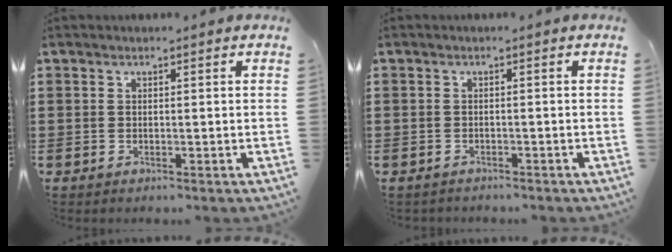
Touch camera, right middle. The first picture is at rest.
{"total": 0.8, "force": [-0.8, 0.1, -0.1], "torque": [-0.001, 0.000, -0.017]}